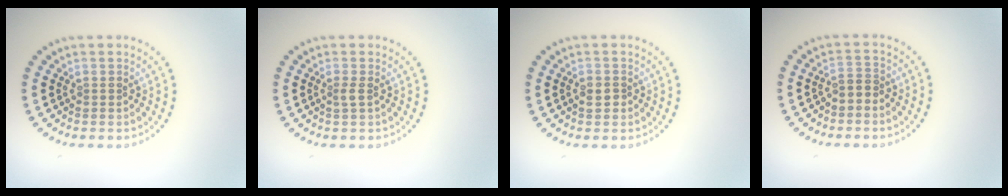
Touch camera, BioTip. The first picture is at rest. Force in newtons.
{"total": 0.8, "press": 0.5, "slide": 0.6}
{"total": 1.2, "press": 1.1, "slide": 0.4}
{"total": 1.5, "press": 1.2, "slide": 0.8}